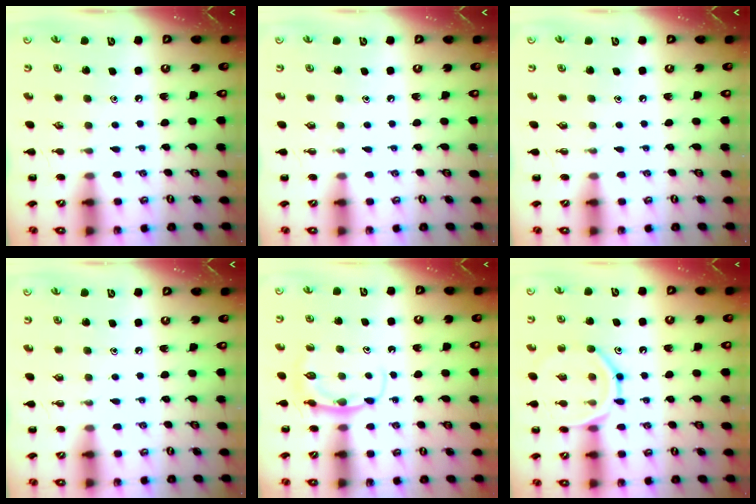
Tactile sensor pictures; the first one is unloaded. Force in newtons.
{"total": 0.0}
{"total": 0.0}
{"total": 0.0}
{"total": 5.8, "press": 5.7, "slide": 0.9}
{"total": 14.2, "press": 14.2, "slide": 1.3}